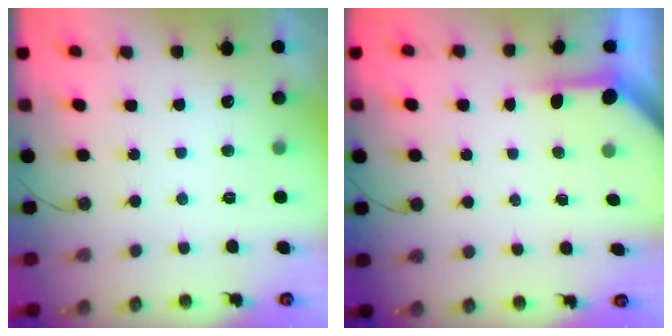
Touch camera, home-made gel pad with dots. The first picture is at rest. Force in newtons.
{"total": 3.8, "press": 3.8, "slide": 0.4}